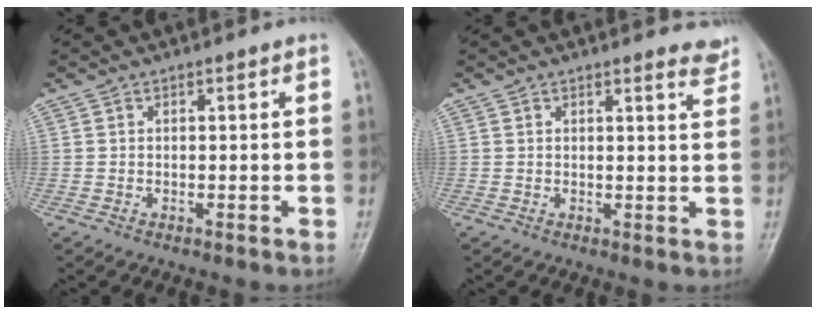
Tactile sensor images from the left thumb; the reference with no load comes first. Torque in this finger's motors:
{"motor_torque": [-0.19, -0.01, -0.42, -0.13, 0.06]}